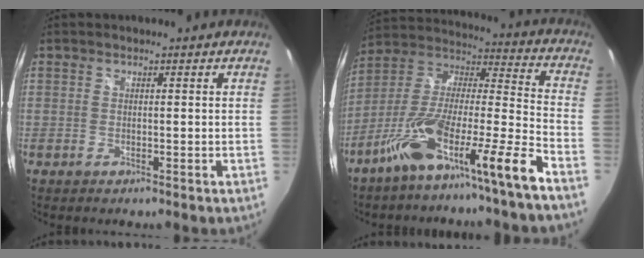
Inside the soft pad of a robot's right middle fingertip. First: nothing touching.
{"total": 17.9, "force": [-12.0, -0.4, 13.4], "torque": [-0.216, -0.020, -0.214]}